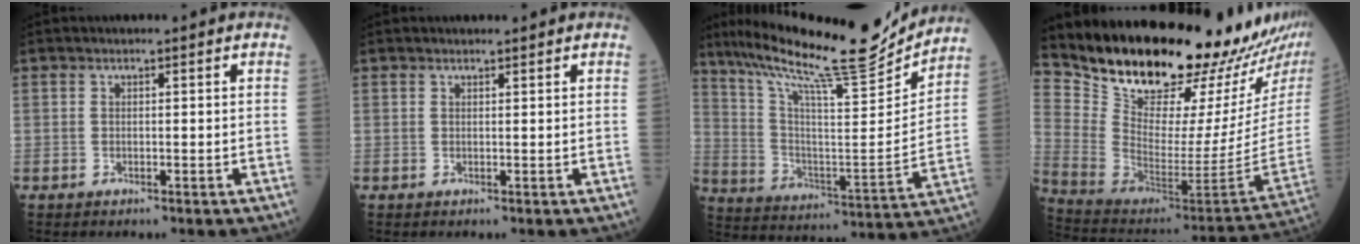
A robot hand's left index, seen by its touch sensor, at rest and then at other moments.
{"total": 1.1, "force": [1.0, 0.0, 0.2], "torque": [-0.006, 0.003, 0.018]}
{"total": 23.6, "force": [20.8, 1.4, 11.2], "torque": [-0.207, -0.030, 0.320]}
{"total": 28.3, "force": [24.8, 2.8, 13.3], "torque": [-0.225, -0.115, 0.365]}